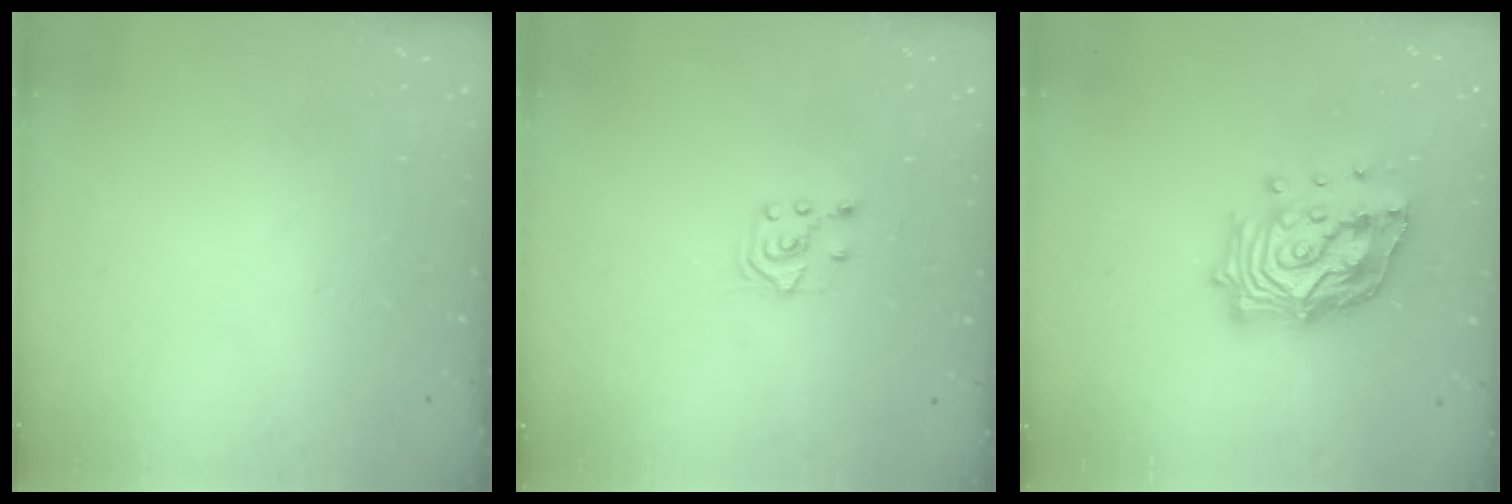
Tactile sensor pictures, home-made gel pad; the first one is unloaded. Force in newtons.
{"total": 3.8, "press": 3.8, "slide": 0.5}
{"total": 16.9, "press": 16.7, "slide": 2.3}